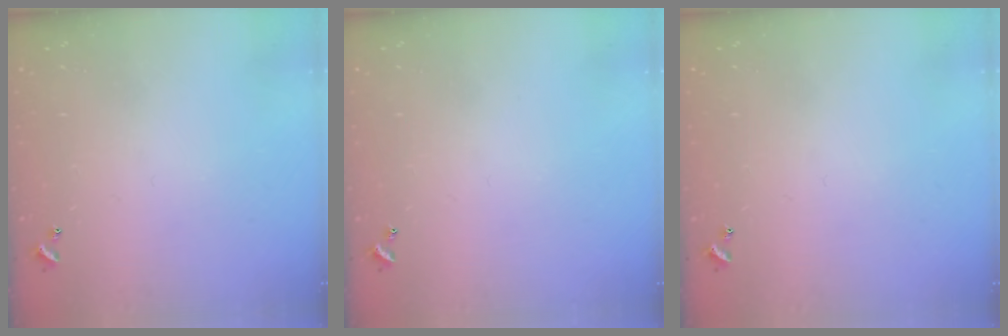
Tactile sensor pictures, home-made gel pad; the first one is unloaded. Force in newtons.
{"total": 0.0}
{"total": 0.0}